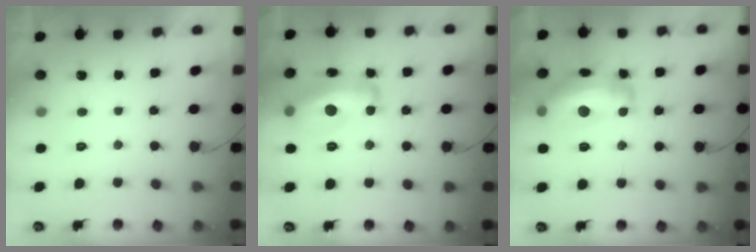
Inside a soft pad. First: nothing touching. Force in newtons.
{"total": 16.6, "press": 16.6, "slide": 0.5}
{"total": 16.0, "press": 16.0, "slide": 0.9}